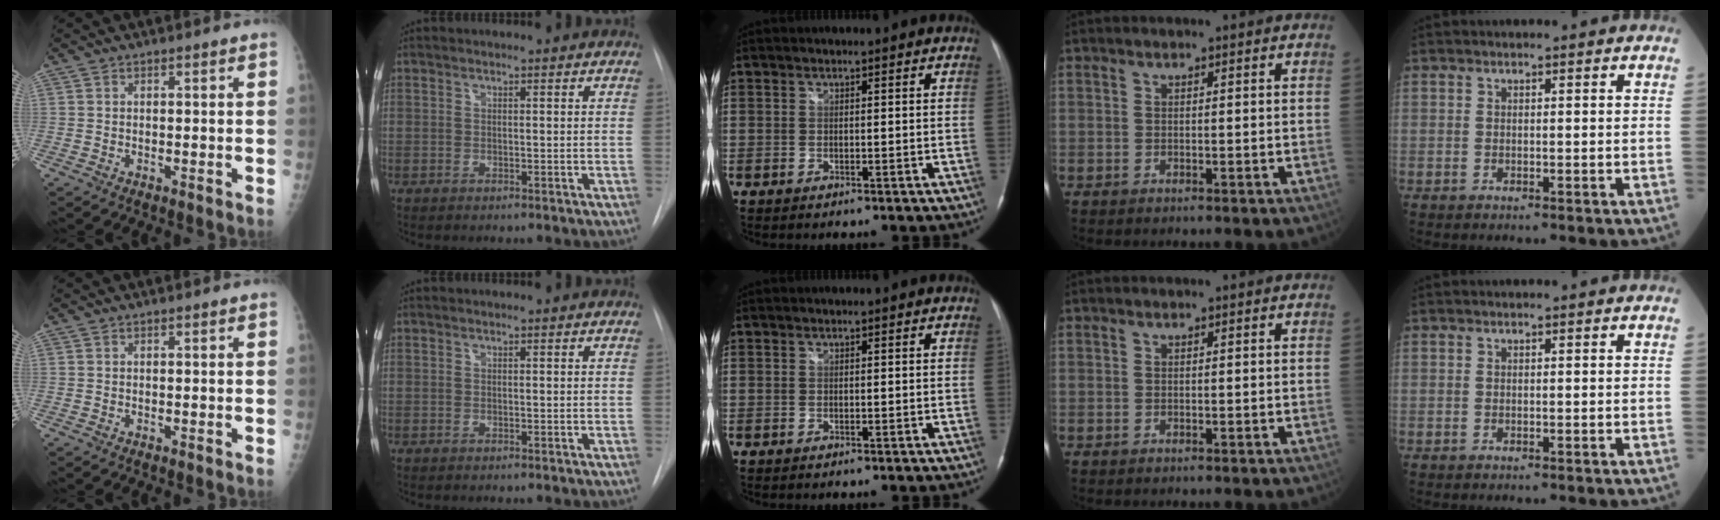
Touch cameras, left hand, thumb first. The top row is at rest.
{}